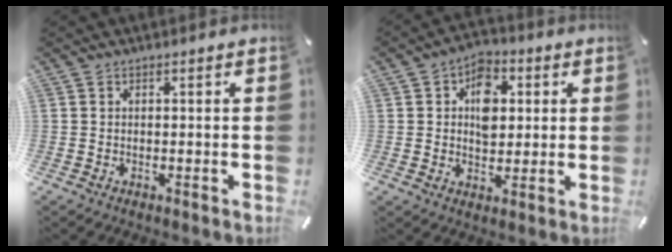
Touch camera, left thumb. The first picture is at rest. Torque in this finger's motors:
{"motor_torque": [1.63, 1.40, 0.92, -0.31, 0.08]}